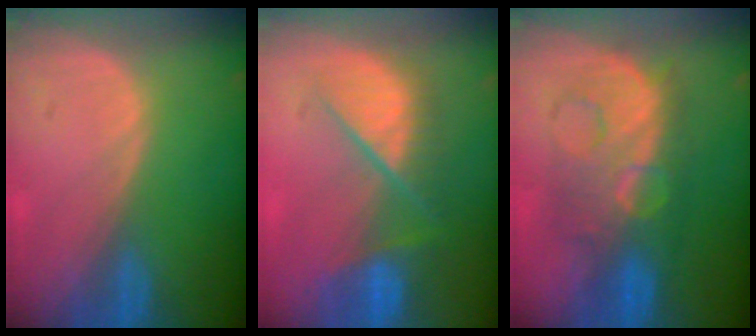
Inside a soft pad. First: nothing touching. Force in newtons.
{"total": 9.1, "press": 8.0, "slide": 4.3}
{"total": 9.1, "press": 9.0, "slide": 0.3}